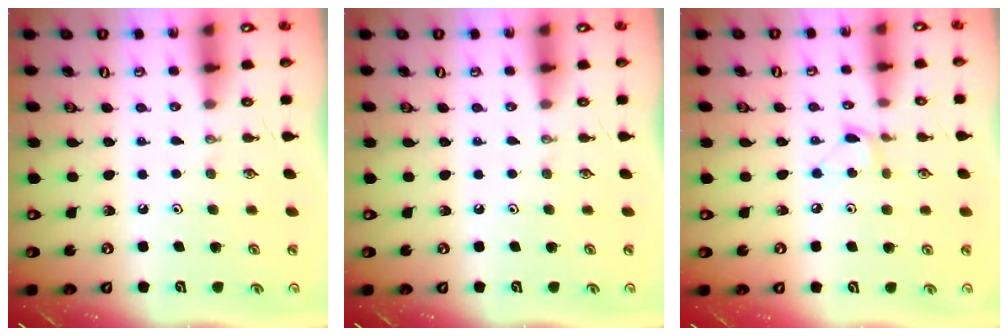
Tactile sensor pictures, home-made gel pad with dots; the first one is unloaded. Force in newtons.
{"total": 0.0}
{"total": 4.1, "press": 4.1, "slide": 0.6}